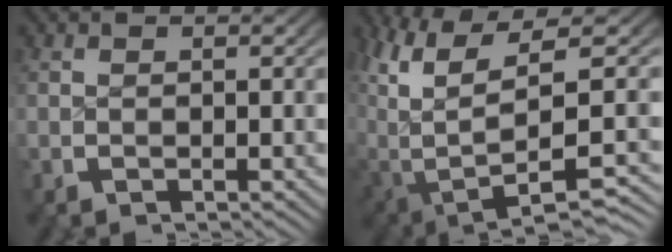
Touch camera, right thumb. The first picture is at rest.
{"total": 10.0, "force": [-2.4, 5.7, 7.8], "torque": [-0.164, -0.057, -0.003]}